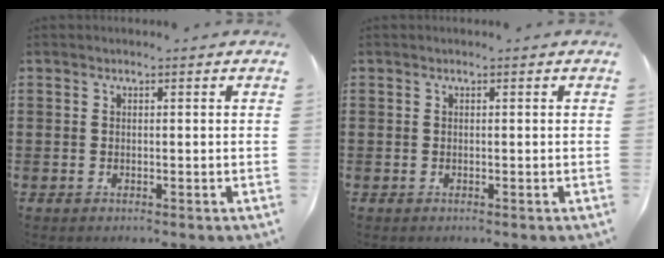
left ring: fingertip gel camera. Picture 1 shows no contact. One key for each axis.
{"total": 0.0}